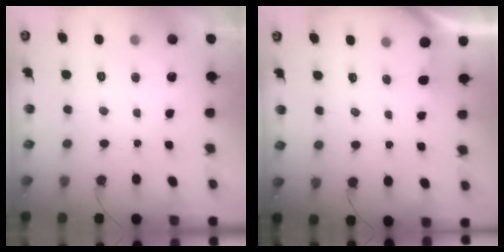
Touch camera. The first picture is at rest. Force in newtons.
{"total": 1.9, "press": 1.9, "slide": 0.2}